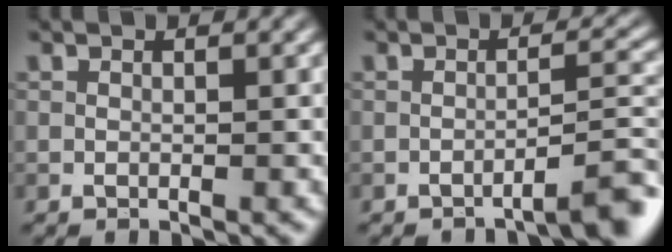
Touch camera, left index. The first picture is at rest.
{"total": 3.2, "force": [-2.4, 0.2, 2.1], "torque": [-0.022, 0.018, -0.045]}